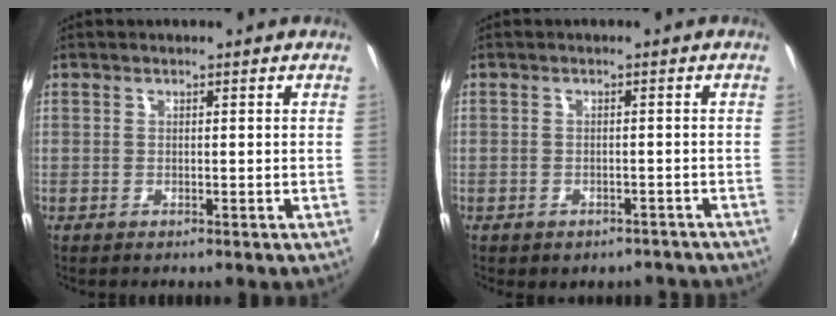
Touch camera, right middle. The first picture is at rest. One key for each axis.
{"total": 5.5, "fx": -4.4, "fy": 2.8, "fz": 1.7, "tx": -0.034, "ty": 0.000, "tz": -0.041}